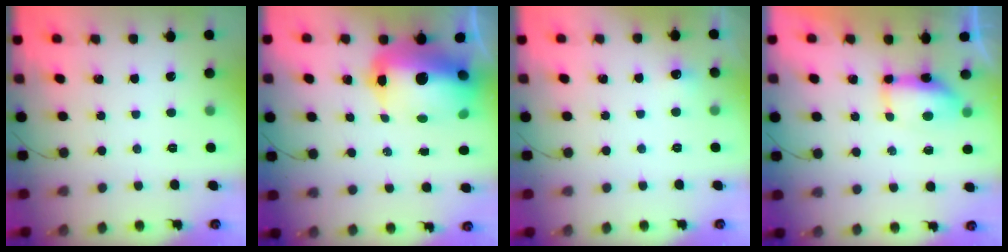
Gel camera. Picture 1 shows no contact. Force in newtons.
{"total": 18.9, "press": 18.4, "slide": 4.4}
{"total": 4.7, "press": 4.5, "slide": 1.3}
{"total": 7.0, "press": 7.0, "slide": 0.5}